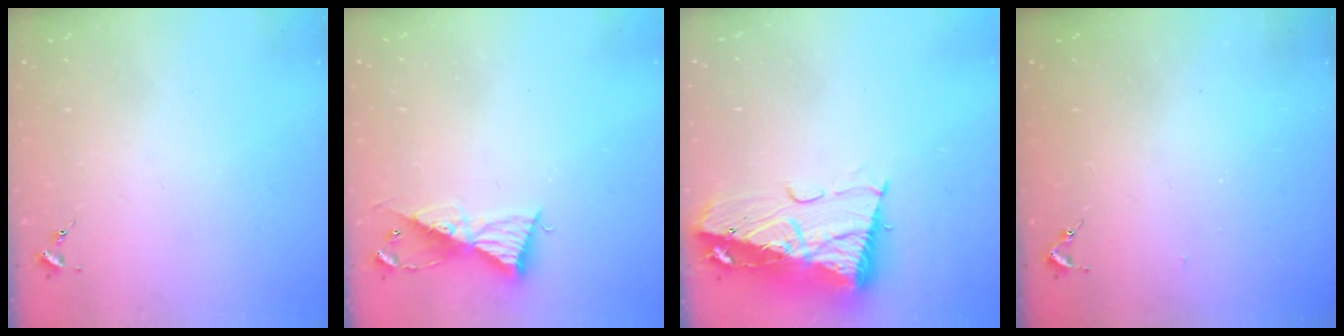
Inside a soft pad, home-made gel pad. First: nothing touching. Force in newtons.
{"total": 9.3, "press": 9.3, "slide": 0.7}
{"total": 16.3, "press": 16.1, "slide": 2.0}
{"total": 2.6, "press": 2.5, "slide": 0.3}